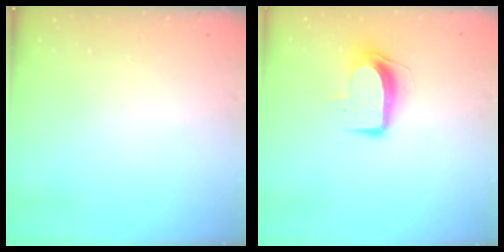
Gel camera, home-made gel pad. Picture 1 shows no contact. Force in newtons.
{"total": 9.0, "press": 9.0, "slide": 0.8}